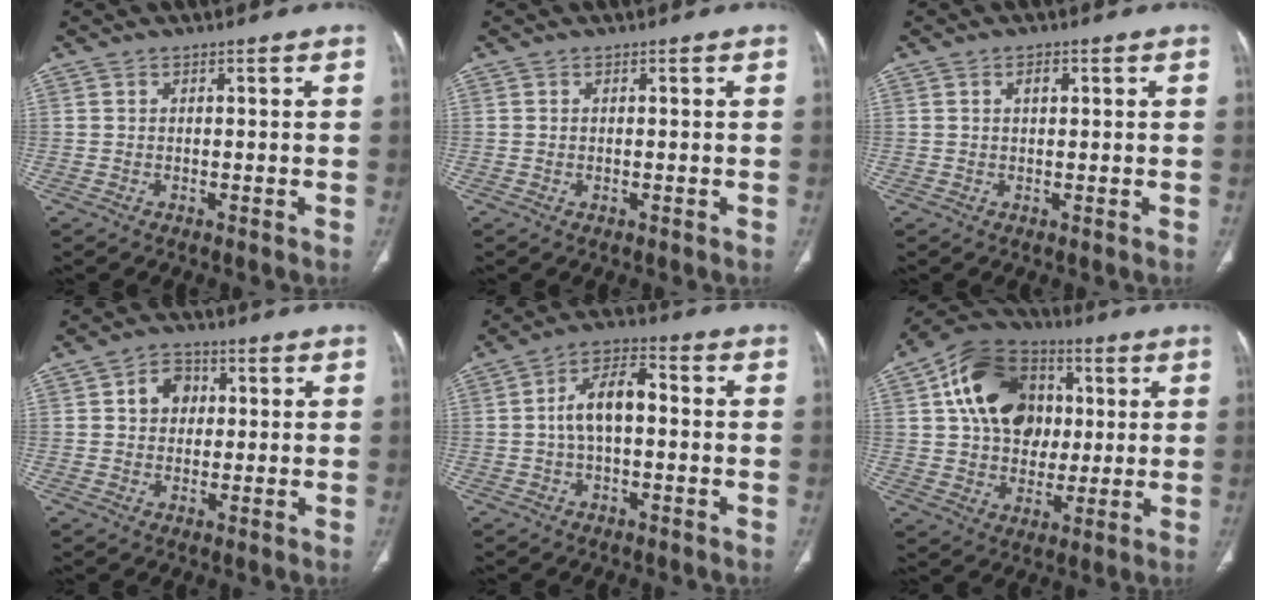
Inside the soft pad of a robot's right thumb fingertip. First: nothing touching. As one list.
[{"total": 0.0}, {"total": 1.7, "force": [0.7, 0.9, 1.3], "torque": [-0.020, 0.000, 0.010]}, {"total": 5.8, "force": [1.2, 4.7, 3.1], "torque": [-0.023, 0.006, 0.016]}, {"total": 8.7, "force": [0.0, 4.5, 7.4], "torque": [-0.134, 0.030, -0.010]}, {"total": 19.0, "force": [4.5, 14.3, 11.7], "torque": [-0.173, 0.009, 0.074]}]